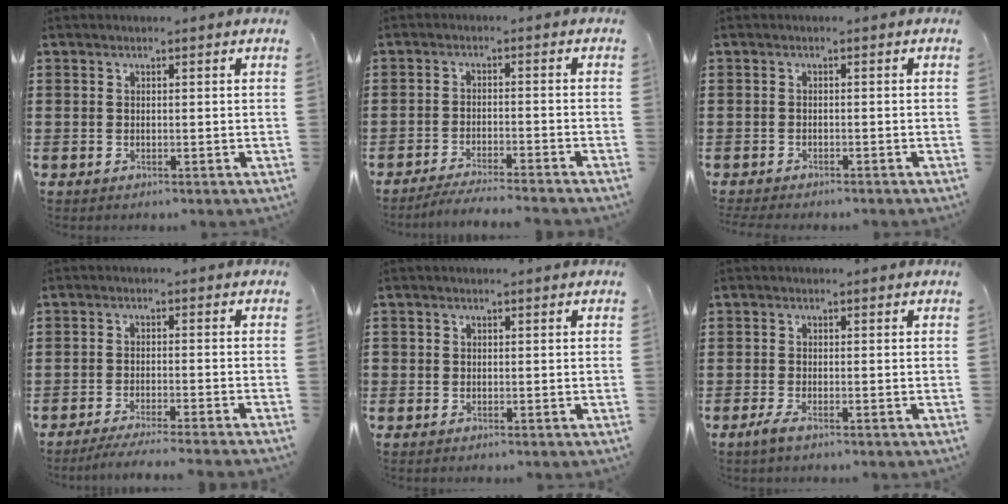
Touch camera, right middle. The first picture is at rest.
{"total": 3.4, "force": [-3.3, -0.2, 1.0], "torque": [-0.017, -0.001, -0.066]}
{"total": 1.0, "force": [-1.0, 0.1, 0.1], "torque": [-0.004, 0.001, -0.021]}
{"total": 3.2, "force": [-2.9, -0.4, 1.2], "torque": [-0.020, -0.002, -0.058]}
{"total": 0.6, "force": [-0.1, 0.6, 0.1], "torque": [-0.001, 0.005, -0.003]}
{"total": 1.5, "force": [-0.8, 0.2, 1.2], "torque": [-0.029, -0.005, -0.017]}